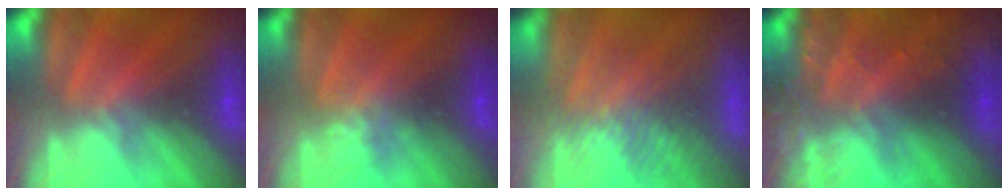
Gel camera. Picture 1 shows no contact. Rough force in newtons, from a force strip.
{"total": 2.0}
{"total": 3.7}
{"total": 7.7}